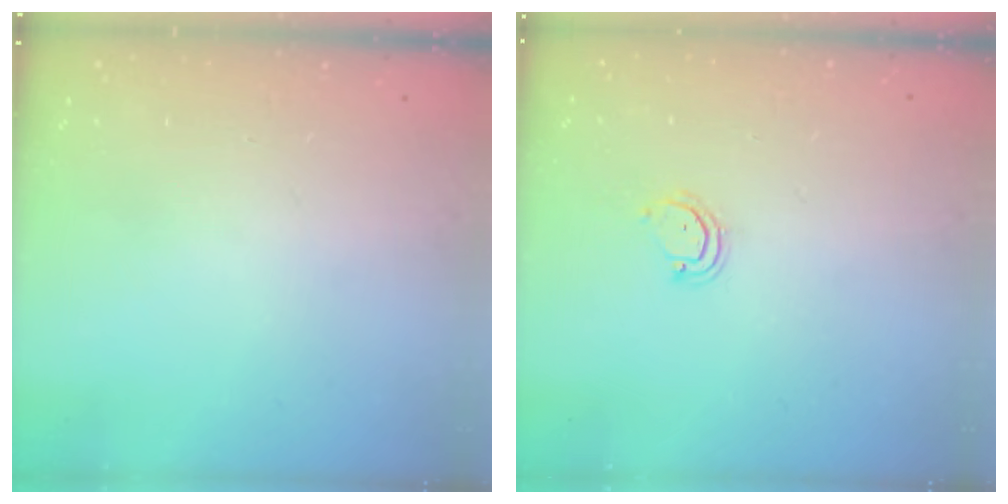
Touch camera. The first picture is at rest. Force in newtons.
{"total": 3.6, "press": 3.6, "slide": 0.2}